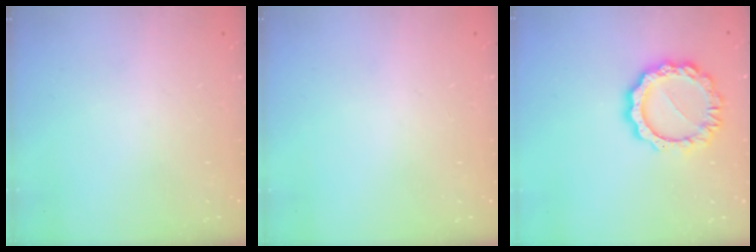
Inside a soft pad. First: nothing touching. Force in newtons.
{"total": 0.0}
{"total": 12.1, "press": 12.0, "slide": 1.1}